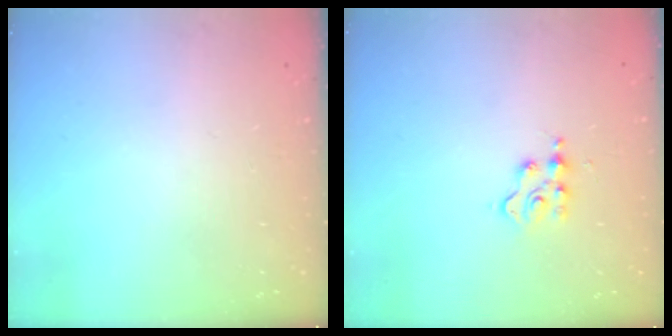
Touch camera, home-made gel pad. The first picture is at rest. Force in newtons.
{"total": 3.3, "press": 3.2, "slide": 0.5}